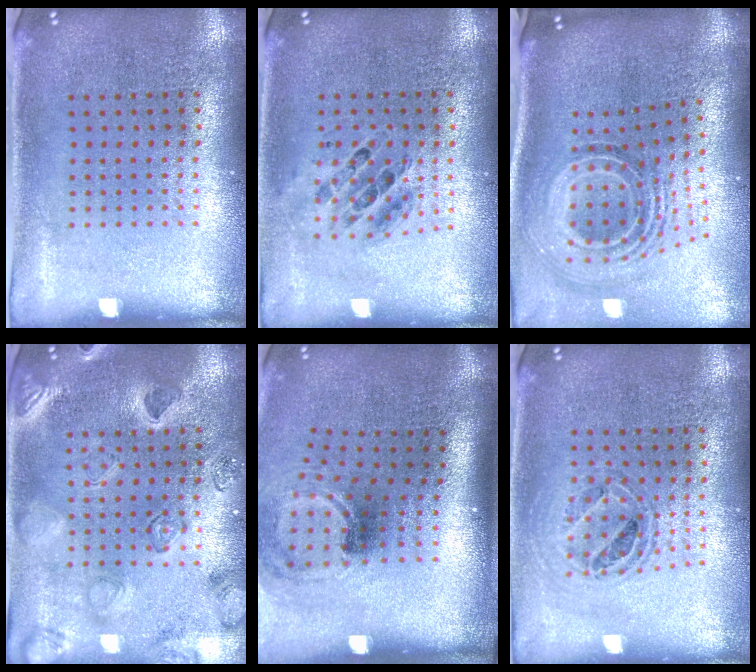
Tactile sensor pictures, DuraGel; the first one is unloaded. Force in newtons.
{"total": 0.7, "press": 0.7, "slide": 0.0}
{"total": 2.2, "press": 1.6, "slide": 1.6}
{"total": 2.4, "press": 2.4, "slide": 0.5}
{"total": 1.8, "press": 1.2, "slide": 1.4}
{"total": 0.8, "press": 0.8, "slide": 0.1}